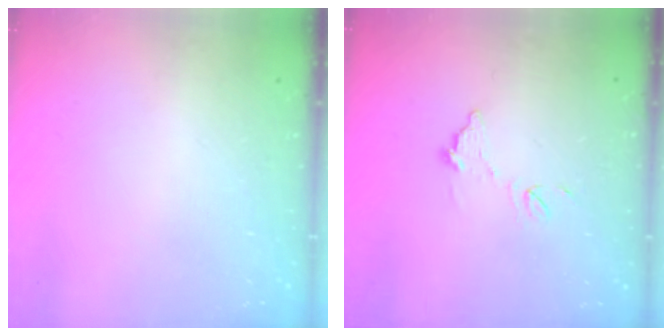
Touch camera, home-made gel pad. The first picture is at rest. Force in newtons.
{"total": 7.7, "press": 7.7, "slide": 0.2}